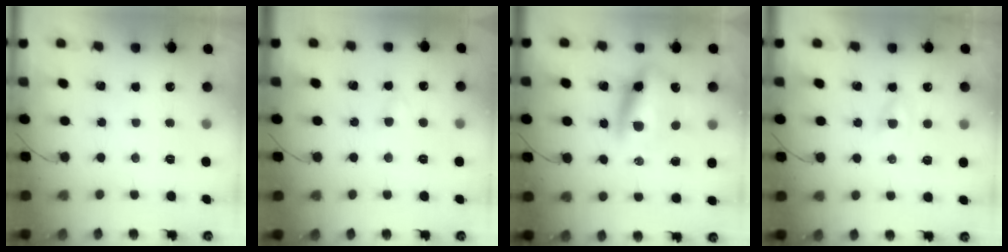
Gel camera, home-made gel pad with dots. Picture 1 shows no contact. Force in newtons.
{"total": 2.3, "press": 2.1, "slide": 0.9}
{"total": 10.8, "press": 10.4, "slide": 2.7}
{"total": 1.9, "press": 1.6, "slide": 1.0}